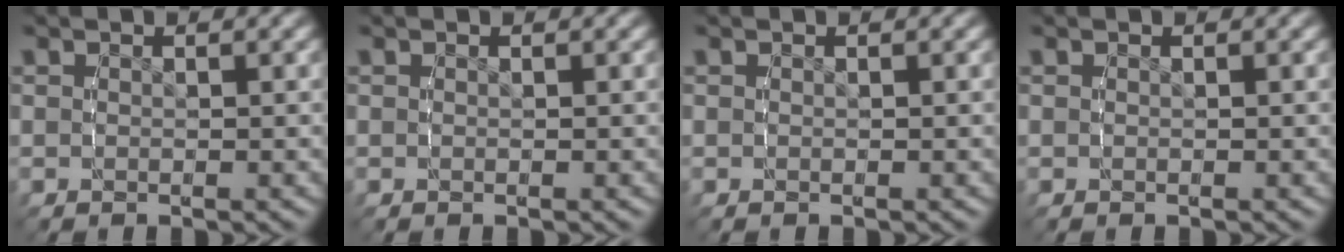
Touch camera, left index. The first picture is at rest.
{"total": 0.0}
{"total": 0.0}
{"total": 0.0}